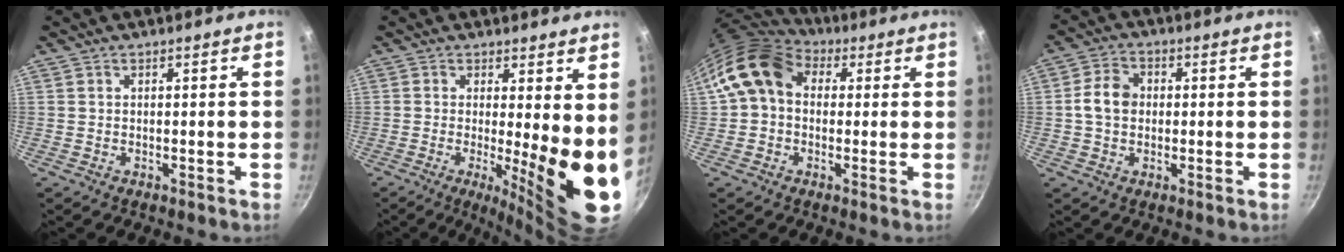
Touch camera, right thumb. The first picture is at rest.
{"total": 12.8, "force": [-0.2, 3.0, 12.5], "torque": [-0.156, -0.032, 0.000]}
{"total": 11.6, "force": [1.9, 9.1, 6.9], "torque": [-0.102, 0.020, 0.014]}
{"total": 6.3, "force": [0.1, 5.0, 3.8], "torque": [-0.056, 0.015, -0.008]}